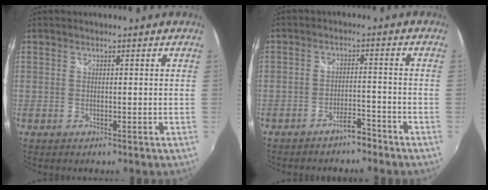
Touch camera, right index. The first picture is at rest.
{"total": 3.8, "force": [-3.3, 0.9, 1.5], "torque": [-0.039, 0.004, -0.051]}